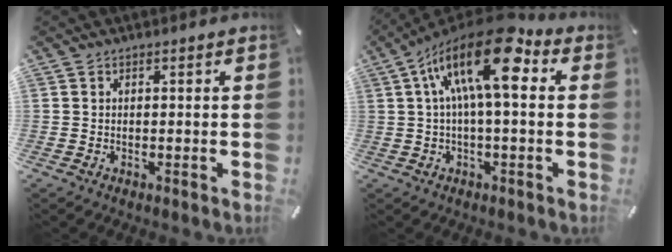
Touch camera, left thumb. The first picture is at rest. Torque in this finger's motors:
{"motor_torque": [0.55, 1.78, 2.48, -0.29, 0.71]}